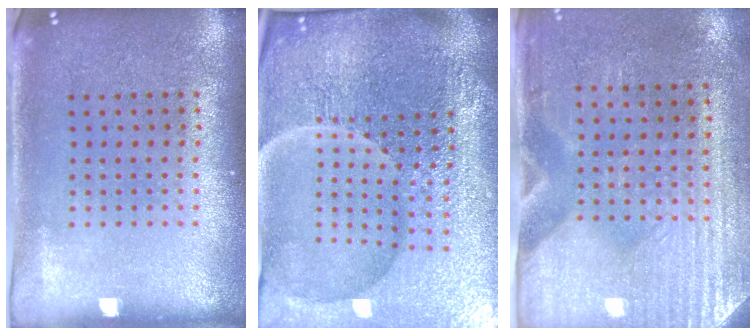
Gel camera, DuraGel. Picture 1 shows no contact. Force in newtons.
{"total": 7.2, "press": 6.3, "slide": 3.4}
{"total": 2.9, "press": 2.6, "slide": 1.5}